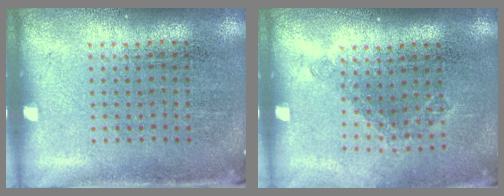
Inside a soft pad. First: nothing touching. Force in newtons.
{"total": 1.2, "press": 0.9, "slide": 0.7}